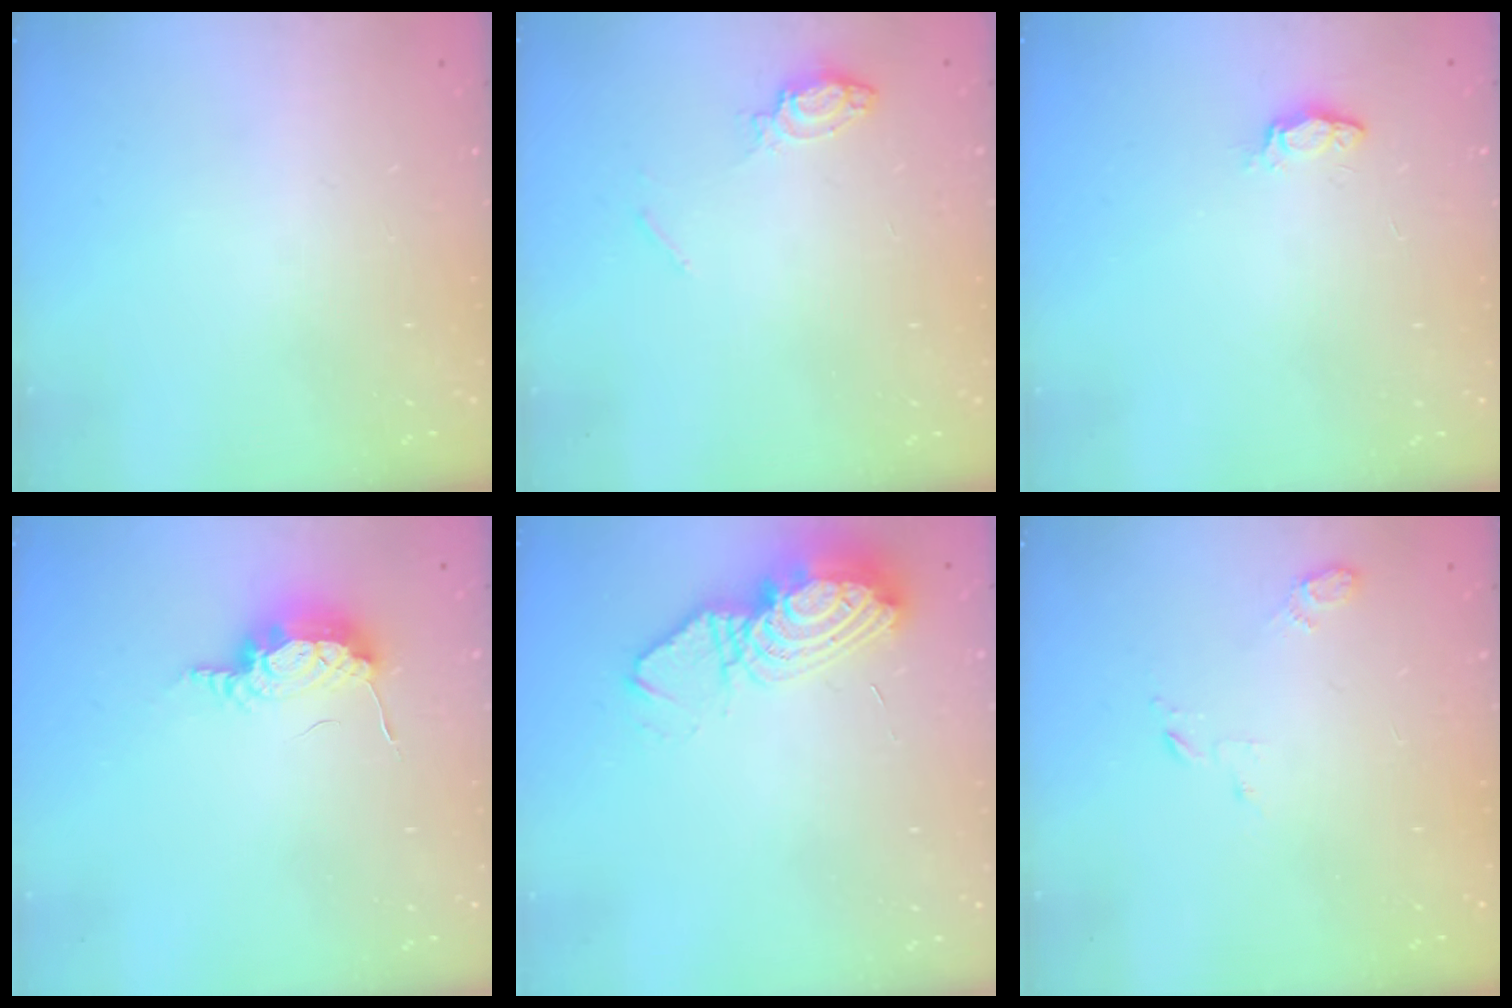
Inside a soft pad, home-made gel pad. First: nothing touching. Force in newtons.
{"total": 7.6, "press": 7.6, "slide": 0.8}
{"total": 3.8, "press": 3.8, "slide": 0.5}
{"total": 8.6, "press": 8.1, "slide": 2.7}
{"total": 12.2, "press": 12.1, "slide": 0.9}
{"total": 3.8, "press": 3.7, "slide": 0.8}